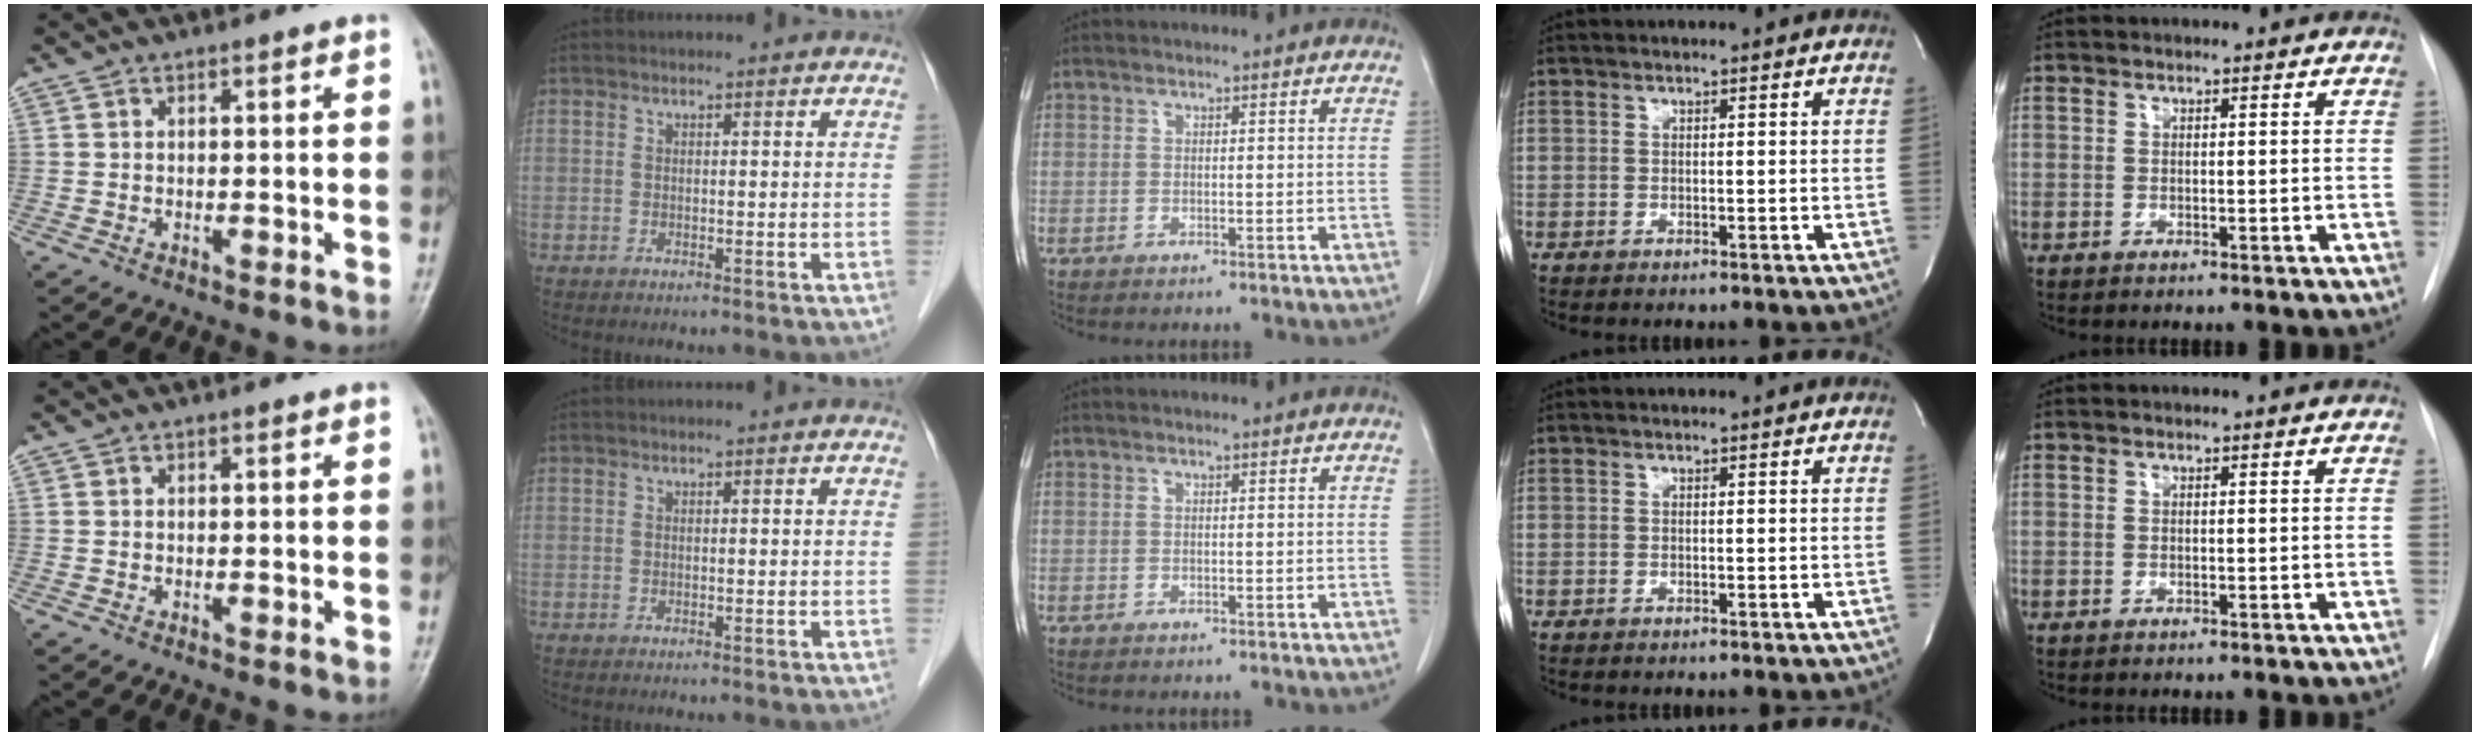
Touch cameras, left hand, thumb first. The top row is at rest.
{}